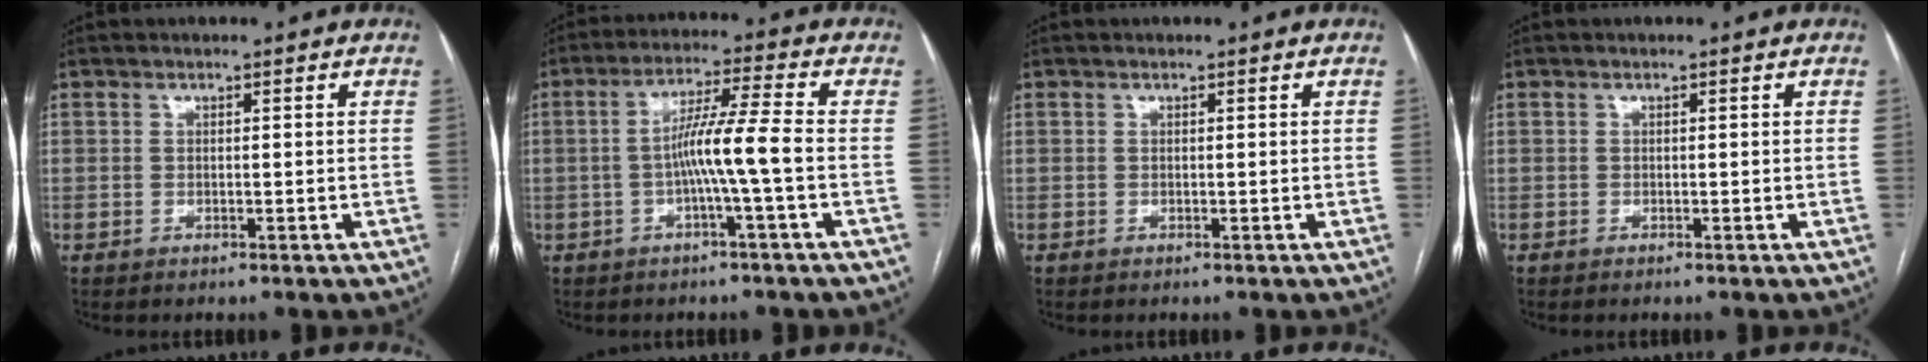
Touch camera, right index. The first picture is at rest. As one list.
[{"total": 7.4, "force": [-1.5, -1.1, 7.2], "torque": [-0.130, 0.011, -0.027]}, {"total": 0.0}, {"total": 0.0}]